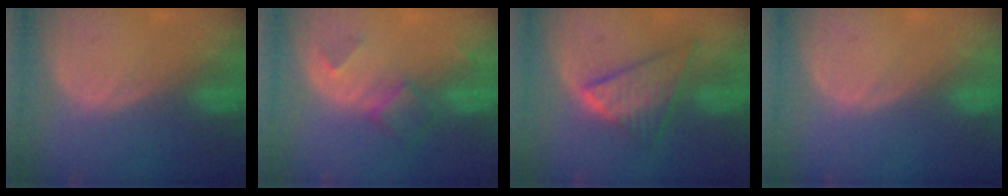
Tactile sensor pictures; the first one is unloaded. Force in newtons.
{"total": 4.9, "press": 4.3, "slide": 2.3}
{"total": 7.8, "press": 7.8, "slide": 0.4}
{"total": 0.0}